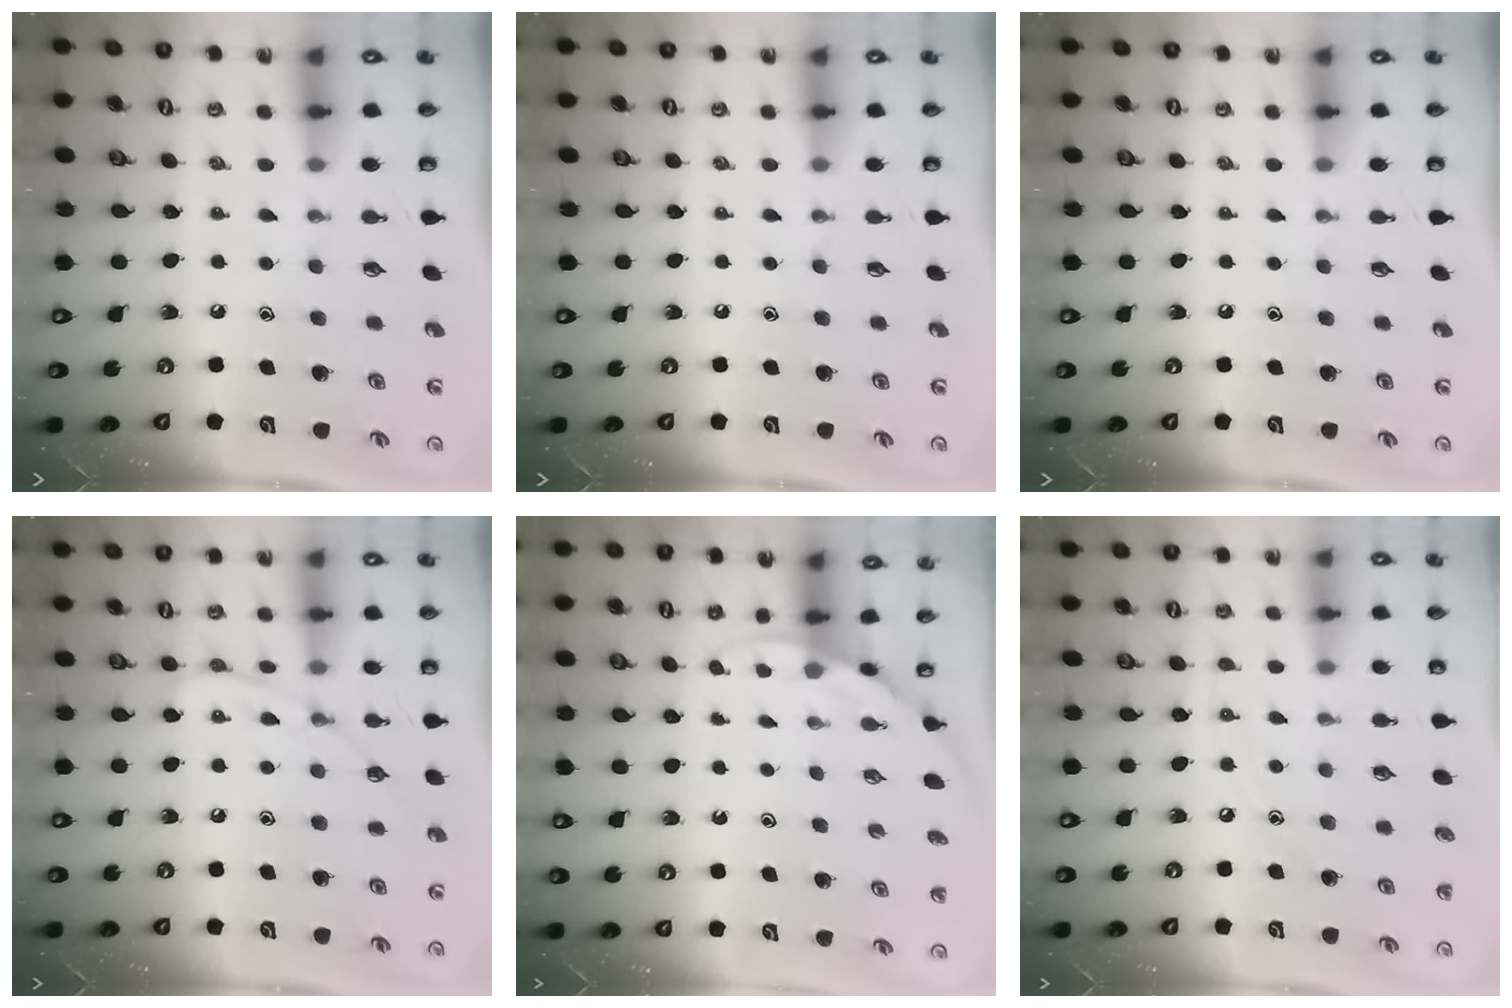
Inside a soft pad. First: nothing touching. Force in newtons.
{"total": 0.0}
{"total": 0.0}
{"total": 6.1, "press": 6.1, "slide": 0.6}
{"total": 3.4, "press": 3.4, "slide": 0.2}
{"total": 5.8, "press": 5.7, "slide": 0.6}